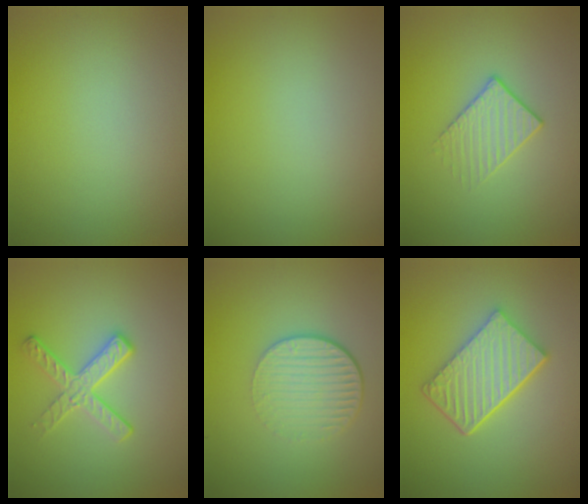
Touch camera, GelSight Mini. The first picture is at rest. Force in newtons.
{"total": 0.0}
{"total": 1.8, "press": 1.4, "slide": 1.1}
{"total": 2.9, "press": 2.6, "slide": 1.4}
{"total": 4.6, "press": 2.9, "slide": 3.6}
{"total": 5.6, "press": 4.2, "slide": 3.7}